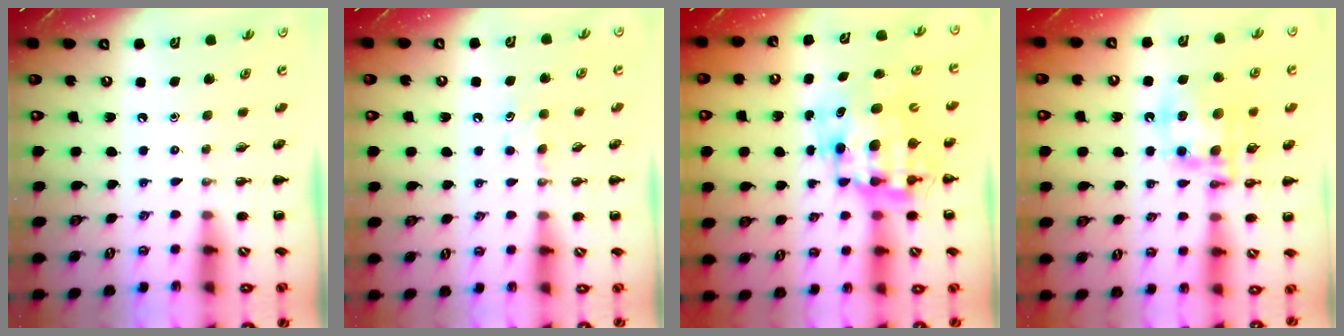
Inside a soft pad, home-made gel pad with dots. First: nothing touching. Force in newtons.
{"total": 5.0, "press": 4.8, "slide": 1.4}
{"total": 9.7, "press": 9.4, "slide": 2.4}
{"total": 14.2, "press": 13.8, "slide": 3.4}